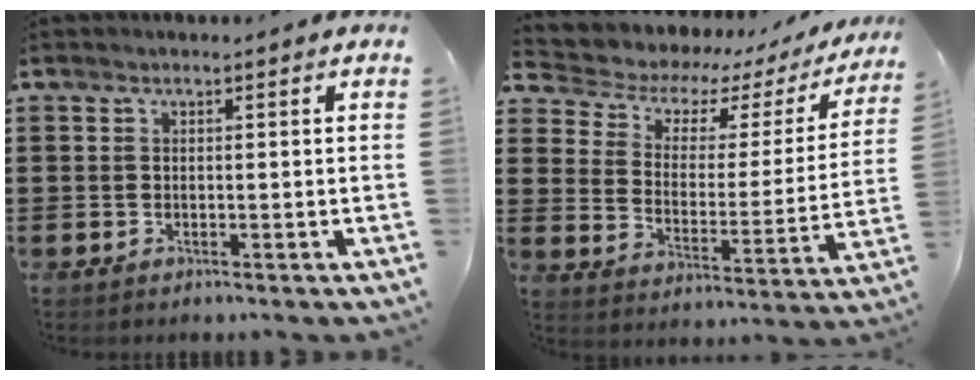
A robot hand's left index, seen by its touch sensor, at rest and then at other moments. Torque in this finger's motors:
{"motor_torque": [2.14, 0.00, 0.04, -0.12]}